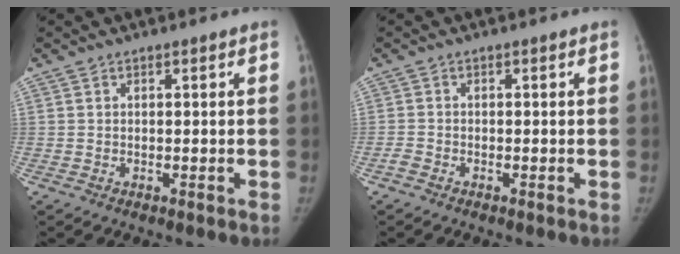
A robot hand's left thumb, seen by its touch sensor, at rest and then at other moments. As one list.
[{"total": 1.1, "force": [-0.8, 0.6, 0.4], "torque": [-0.013, -0.001, -0.021]}]